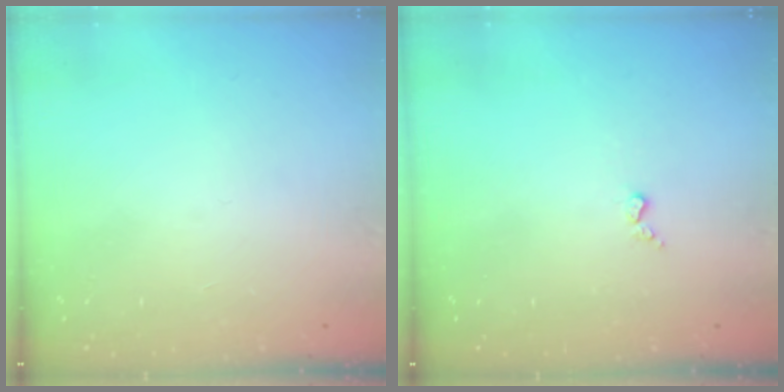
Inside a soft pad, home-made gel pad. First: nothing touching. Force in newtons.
{"total": 3.0, "press": 2.9, "slide": 0.5}